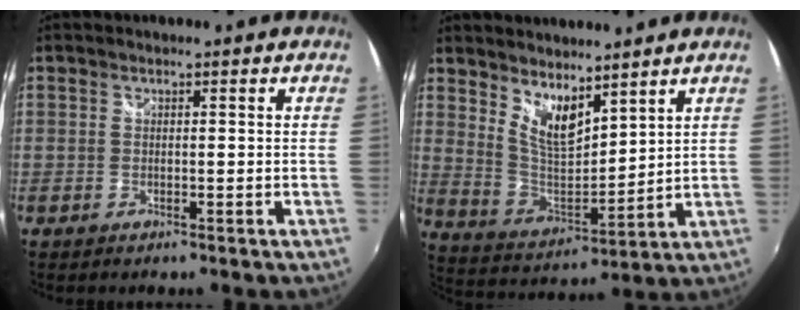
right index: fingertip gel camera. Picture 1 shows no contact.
{"total": 9.2, "force": [6.3, 3.5, 5.7], "torque": [-0.100, -0.012, 0.126]}